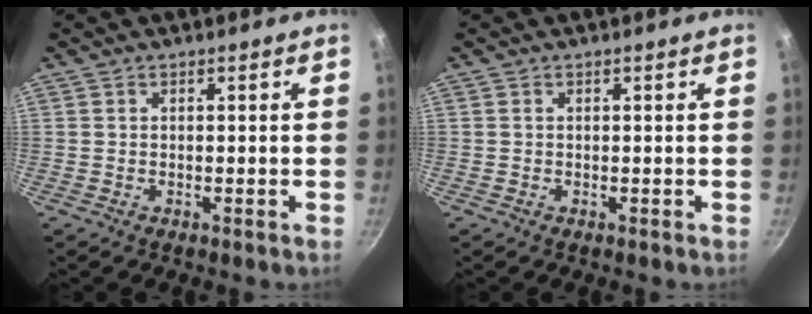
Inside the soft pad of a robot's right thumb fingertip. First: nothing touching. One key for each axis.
{"total": 0.0}